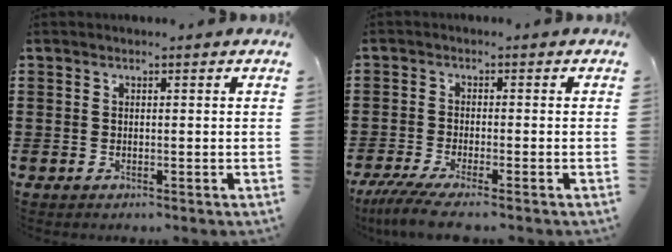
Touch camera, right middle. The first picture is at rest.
{"total": 3.7, "force": [-3.0, -0.1, 2.2], "torque": [-0.059, -0.018, -0.063]}